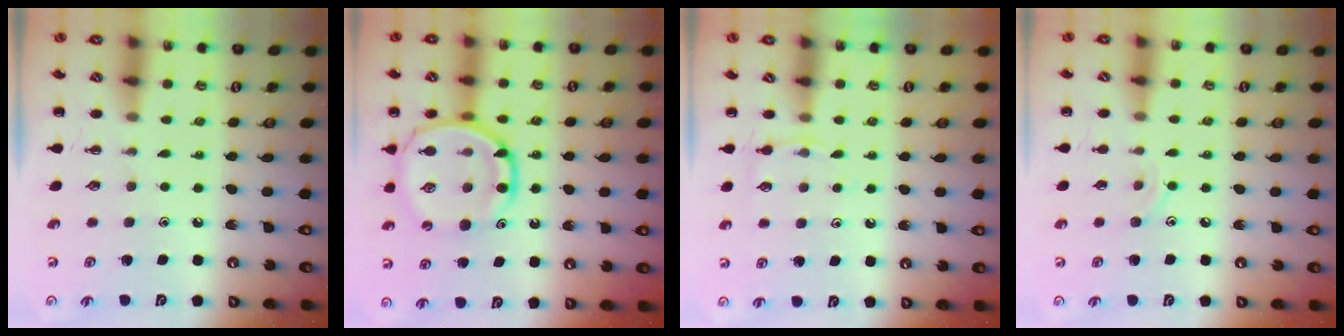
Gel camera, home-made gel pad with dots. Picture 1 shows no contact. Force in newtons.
{"total": 14.7, "press": 14.2, "slide": 3.5}
{"total": 4.9, "press": 4.6, "slide": 1.5}
{"total": 6.6, "press": 6.2, "slide": 2.1}